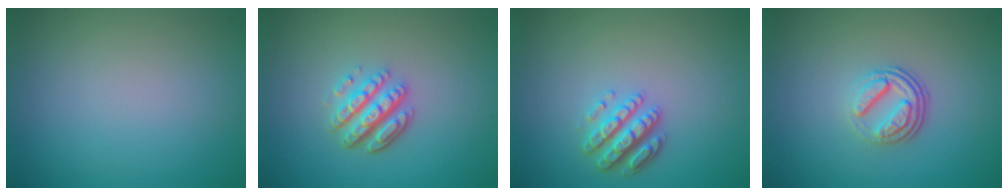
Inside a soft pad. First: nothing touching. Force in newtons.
{"total": 4.4, "press": 3.3, "slide": 2.9}
{"total": 3.3, "press": 3.0, "slide": 1.4}
{"total": 3.7, "press": 2.5, "slide": 2.7}